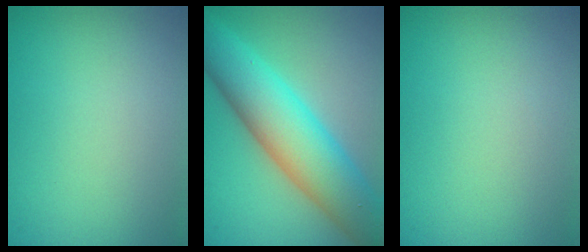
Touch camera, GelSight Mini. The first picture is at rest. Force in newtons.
{"total": 9.8, "press": 9.8, "slide": 0.1}
{"total": 0.0}